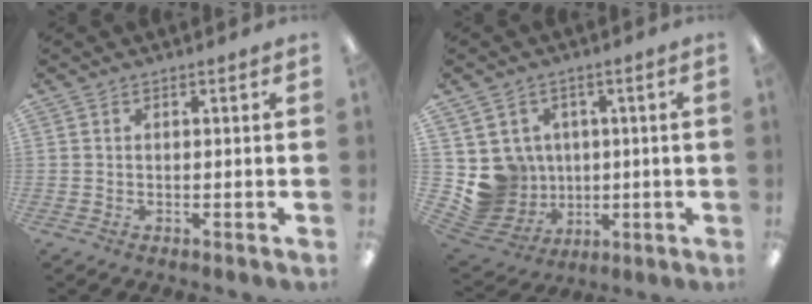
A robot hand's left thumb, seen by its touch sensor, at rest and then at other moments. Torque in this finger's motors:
{"motor_torque": [-0.02, 0.11, 0.36, -0.52, 0.00]}